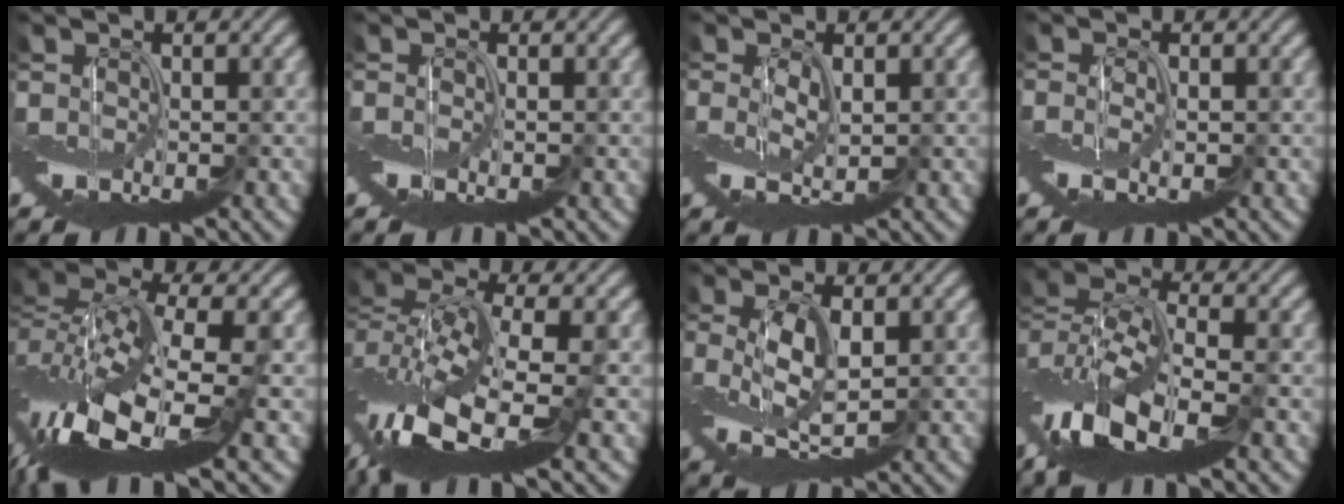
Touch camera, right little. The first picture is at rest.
{"total": 0.7, "force": [-0.5, 0.0, 0.5], "torque": [-0.009, -0.005, -0.009]}
{"total": 1.5, "force": [0.1, 0.6, 1.4], "torque": [-0.038, 0.000, 0.005]}
{"total": 1.2, "force": [-0.5, 0.1, 1.1], "torque": [-0.029, -0.004, -0.010]}
{"total": 12.6, "force": [-5.0, 4.9, 10.5], "torque": [-0.223, -0.004, -0.095]}
{"total": 11.0, "force": [-4.1, 4.6, 9.1], "torque": [-0.198, -0.003, -0.085]}
{"total": 4.4, "force": [0.3, 2.0, 3.9], "torque": [-0.096, 0.000, 0.010]}
{"total": 9.9, "force": [-3.7, 4.4, 8.1], "torque": [-0.166, 0.002, -0.082]}